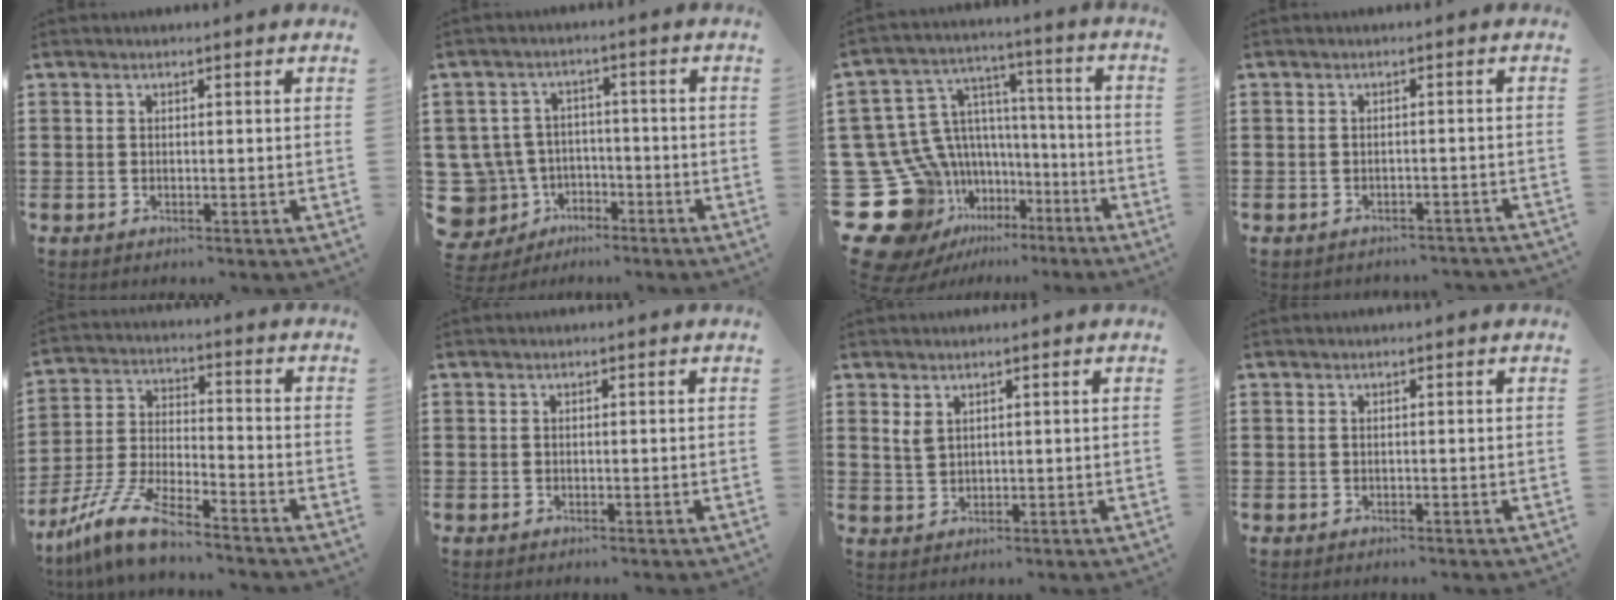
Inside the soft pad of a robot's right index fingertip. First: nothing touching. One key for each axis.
{"total": 6.8, "fx": -2.9, "fy": 6.0, "fz": 1.5, "tx": -0.085, "ty": 0.007, "tz": -0.059}
{"total": 16.7, "fx": -5.4, "fy": 14.8, "fz": 5.5, "tx": -0.158, "ty": 0.002, "tz": -0.044}
{"total": 1.5, "fx": -1.5, "fy": 0.3, "fz": 0.0, "tx": -0.007, "ty": 0.001, "tz": -0.032}
{"total": 9.6, "fx": -8.1, "fy": 1.2, "fz": 5.0, "tx": -0.119, "ty": 0.005, "tz": -0.165}
{"total": 0.0}
{"total": 2.1, "fx": 1.4, "fy": 1.1, "fz": 1.2, "tx": -0.026, "ty": 0.003, "tz": 0.027}
{"total": 0.0}